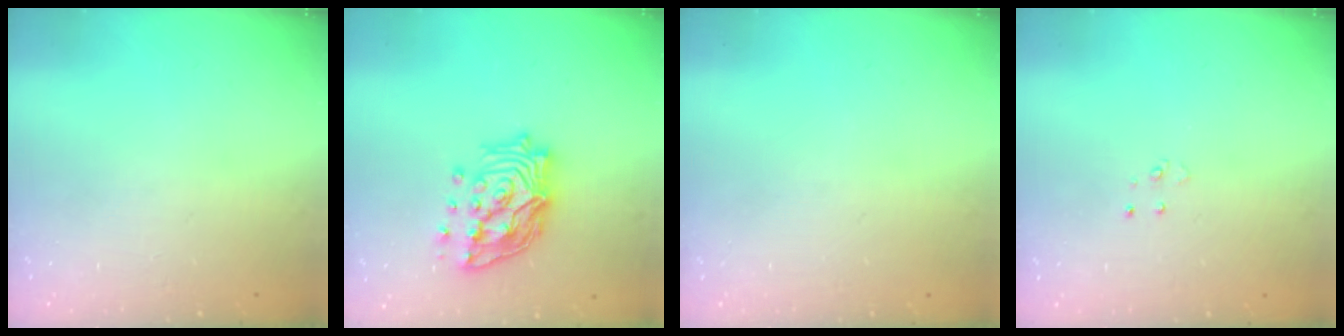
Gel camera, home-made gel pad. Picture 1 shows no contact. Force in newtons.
{"total": 18.9, "press": 18.8, "slide": 1.7}
{"total": 0.0}
{"total": 3.3, "press": 3.3, "slide": 0.4}